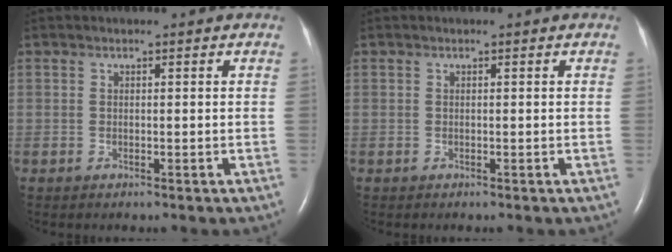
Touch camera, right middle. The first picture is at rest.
{"total": 0.0}